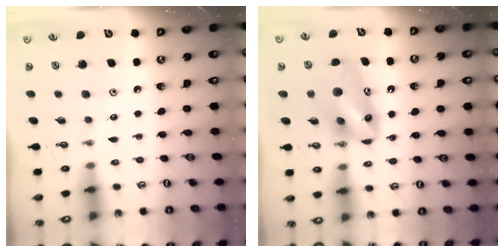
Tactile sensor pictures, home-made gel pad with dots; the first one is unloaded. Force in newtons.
{"total": 10.7, "press": 8.6, "slide": 6.3}